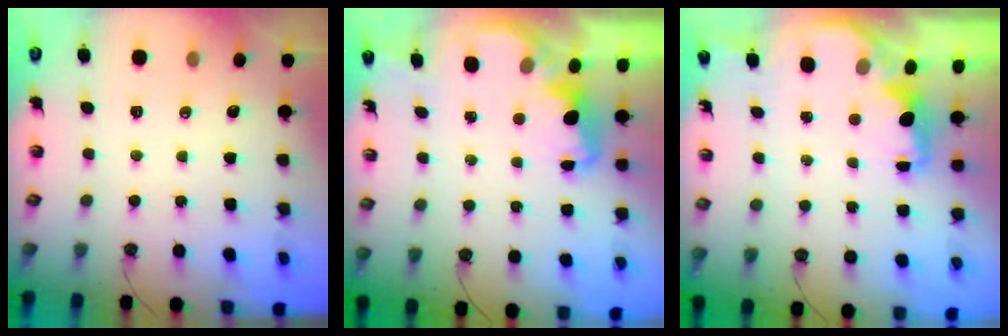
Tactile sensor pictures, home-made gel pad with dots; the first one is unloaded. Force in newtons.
{"total": 2.1, "press": 2.0, "slide": 0.6}
{"total": 2.1, "press": 2.0, "slide": 0.6}